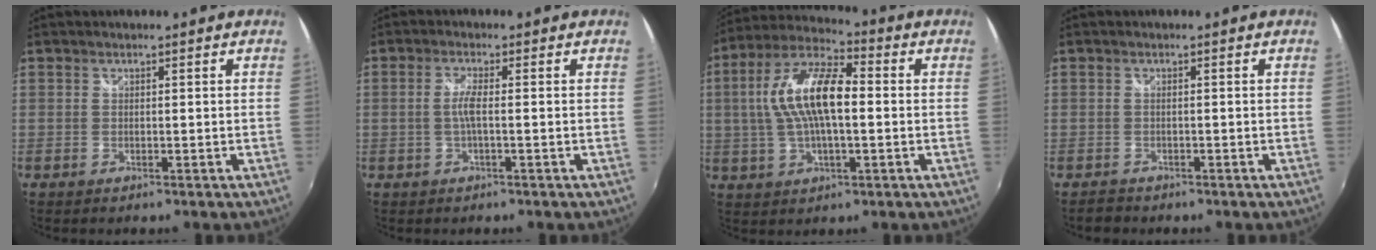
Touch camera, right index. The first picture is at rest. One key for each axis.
{"total": 2.6, "fx": -0.5, "fy": -0.1, "fz": 2.5, "tx": -0.052, "ty": 0.001, "tz": -0.010}
{"total": 14.4, "fx": 0.8, "fy": 5.5, "fz": 13.2, "tx": -0.259, "ty": 0.018, "tz": 0.008}
{"total": 1.7, "fx": -1.4, "fy": 0.9, "fz": 0.1, "tx": -0.006, "ty": 0.000, "tz": -0.023}